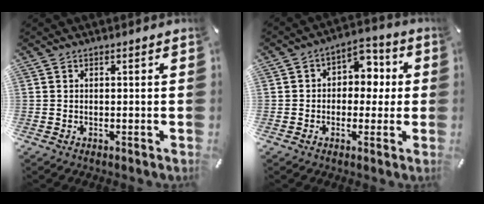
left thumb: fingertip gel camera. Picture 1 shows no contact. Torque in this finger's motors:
{"motor_torque": [-0.13, 0.07, 0.04, 0.07, -0.02]}